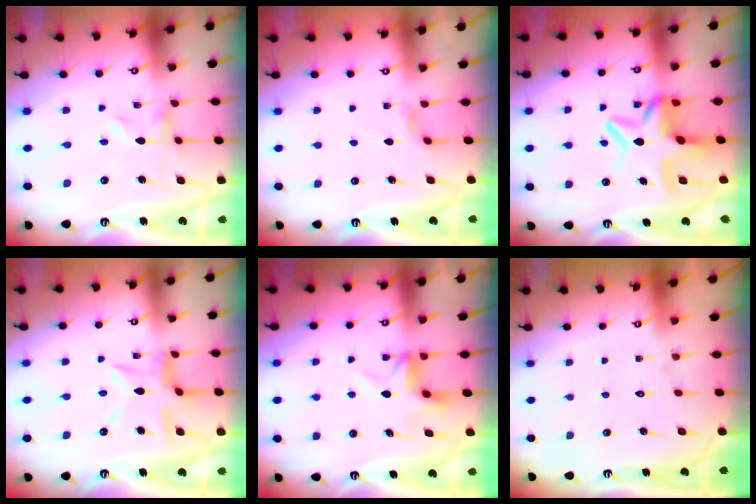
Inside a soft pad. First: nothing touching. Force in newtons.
{"total": 2.5, "press": 2.4, "slide": 0.4}
{"total": 9.8, "press": 9.5, "slide": 2.3}
{"total": 9.2, "press": 9.1, "slide": 0.7}
{"total": 5.6, "press": 5.6, "slide": 0.2}
{"total": 1.6, "press": 1.6, "slide": 0.1}